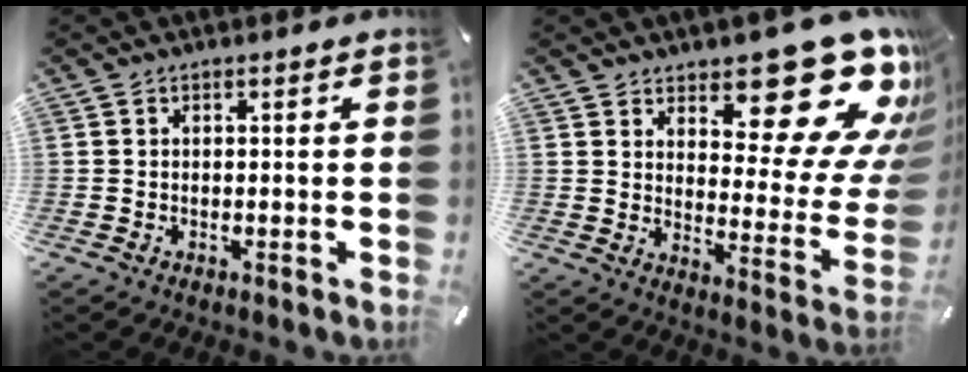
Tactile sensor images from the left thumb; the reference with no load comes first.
{"total": 20.6, "force": [14.2, 8.8, 12.0], "torque": [-0.125, -0.125, 0.233]}